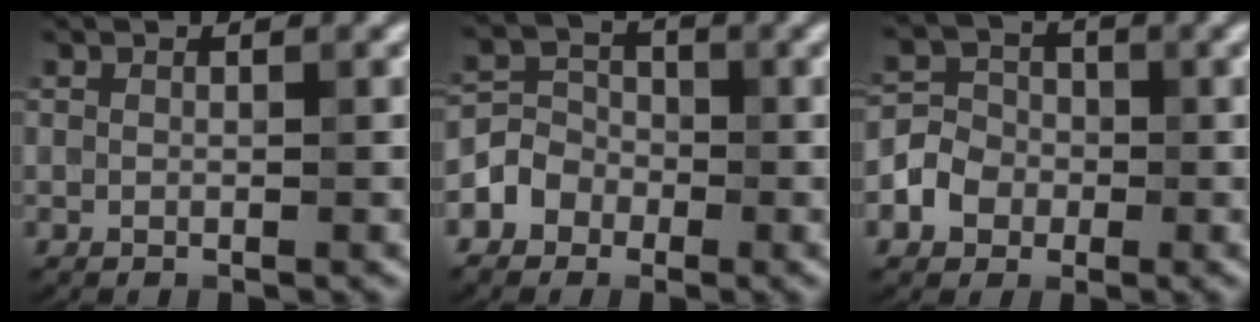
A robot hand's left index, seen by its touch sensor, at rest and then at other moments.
{"total": 3.8, "force": [-2.0, 3.2, 0.6], "torque": [0.009, 0.001, -0.049]}
{"total": 3.4, "force": [-1.1, 3.0, 1.0], "torque": [-0.001, 0.004, -0.027]}